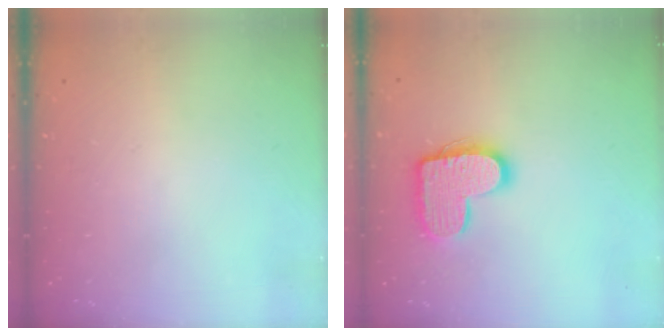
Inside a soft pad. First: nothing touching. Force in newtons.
{"total": 13.7, "press": 13.7, "slide": 0.6}